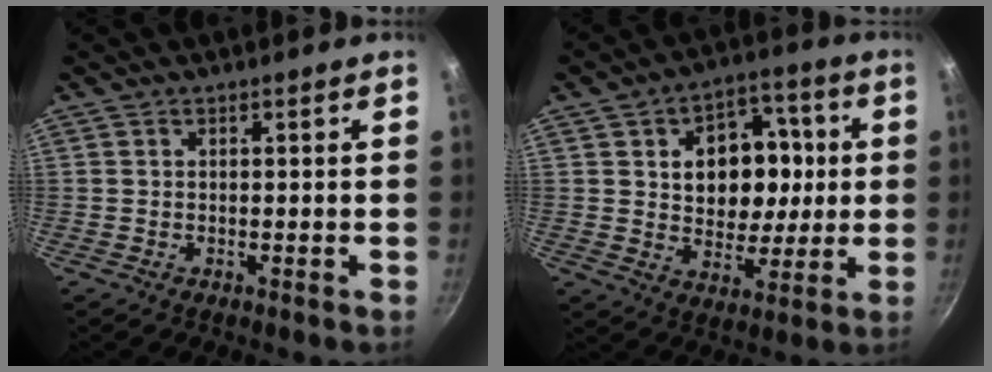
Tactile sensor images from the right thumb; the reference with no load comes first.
{"total": 15.1, "force": [2.1, 11.4, 9.6], "torque": [-0.097, 0.009, 0.035]}